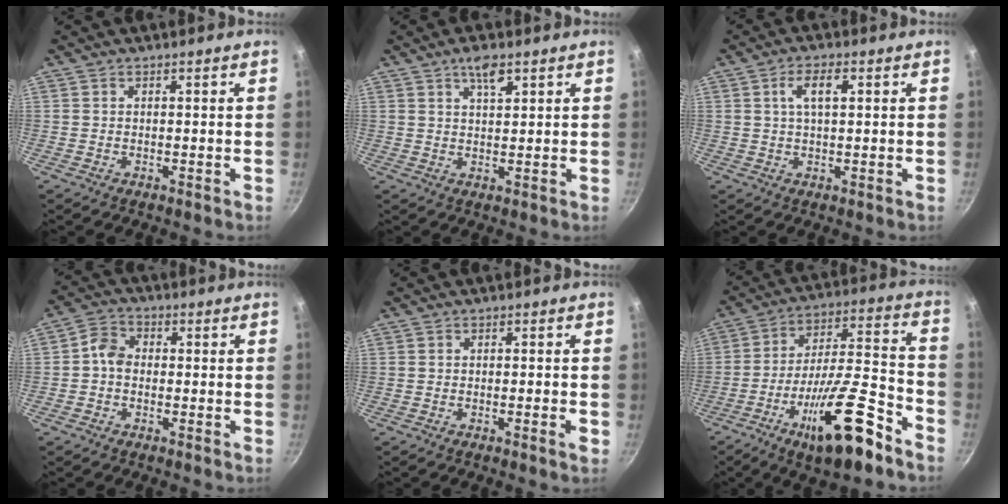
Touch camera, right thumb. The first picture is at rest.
{"total": 4.2, "force": [2.4, 1.5, 3.2], "torque": [-0.047, -0.009, 0.039]}
{"total": 4.6, "force": [1.3, 1.8, 4.0], "torque": [-0.070, 0.008, 0.023]}
{"total": 4.2, "force": [-0.6, 3.4, 2.5], "torque": [-0.036, 0.019, -0.027]}
{"total": 2.0, "force": [-0.7, 0.2, 1.8], "torque": [-0.027, 0.003, -0.012]}
{"total": 20.2, "force": [-11.1, 5.7, 15.9], "torque": [-0.235, 0.060, -0.183]}